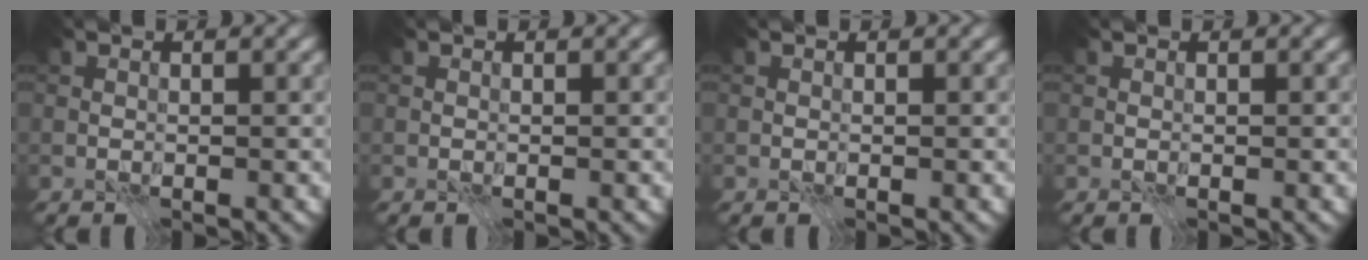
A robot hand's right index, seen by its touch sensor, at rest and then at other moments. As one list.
[{"total": 0.0}, {"total": 0.0}, {"total": 0.0}]